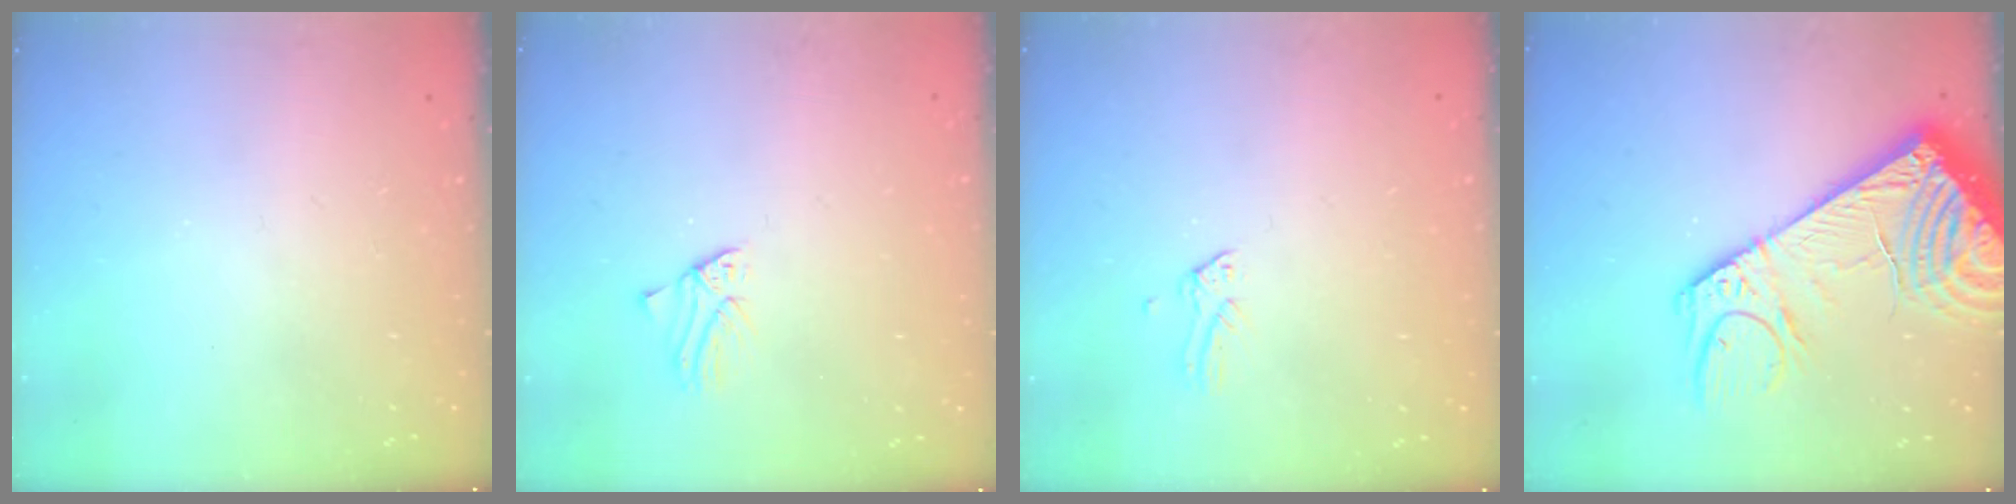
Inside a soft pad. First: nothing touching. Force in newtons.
{"total": 1.2, "press": 1.2, "slide": 0.2}
{"total": 0.0}
{"total": 21.9, "press": 21.5, "slide": 4.4}